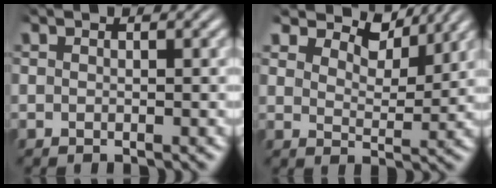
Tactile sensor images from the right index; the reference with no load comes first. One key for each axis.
{"total": 5.8, "fx": 4.9, "fy": 1.8, "fz": 2.7, "tx": -0.043, "ty": -0.005, "tz": 0.079}